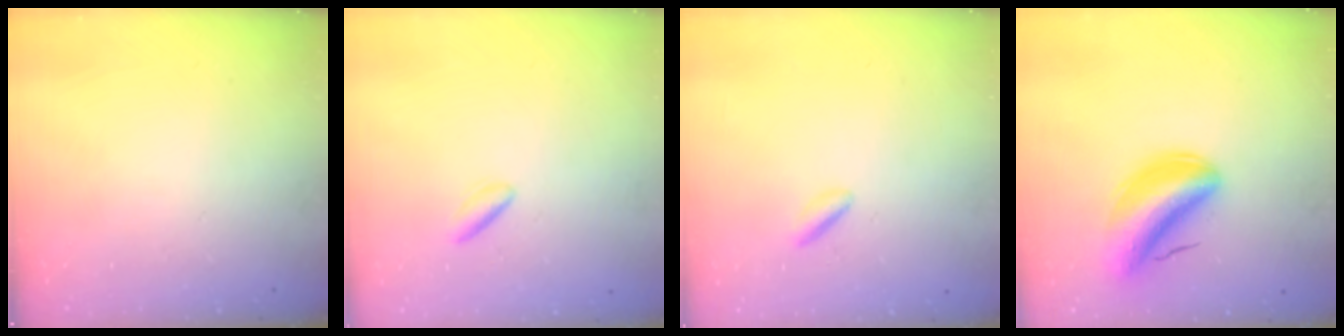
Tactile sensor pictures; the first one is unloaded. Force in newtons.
{"total": 1.3, "press": 1.0, "slide": 0.8}
{"total": 0.9, "press": 0.7, "slide": 0.6}
{"total": 7.0, "press": 6.6, "slide": 2.4}